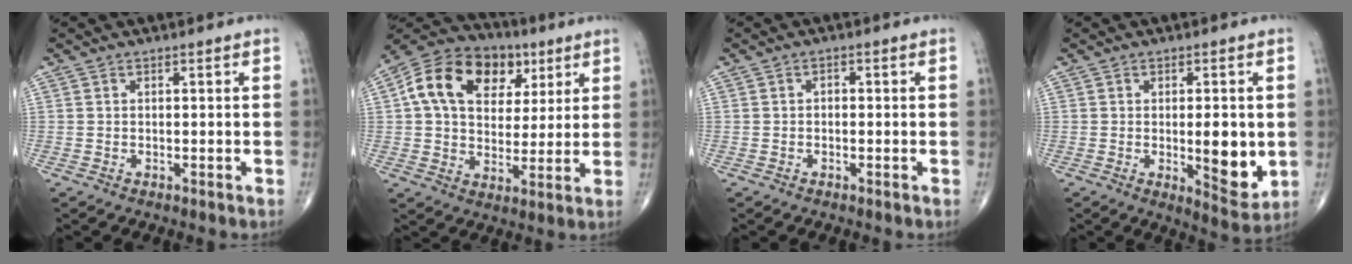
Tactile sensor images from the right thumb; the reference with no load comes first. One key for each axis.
{"total": 18.7, "fx": 6.3, "fy": 13.0, "fz": 11.8, "tx": -0.181, "ty": 0.009, "tz": 0.099}
{"total": 1.0, "fx": -0.2, "fy": 0.7, "fz": 0.7, "tx": -0.007, "ty": 0.004, "tz": -0.006}
{"total": 9.1, "fx": -0.7, "fy": 3.3, "fz": 8.4, "tx": -0.100, "ty": -0.019, "tz": 0.000}